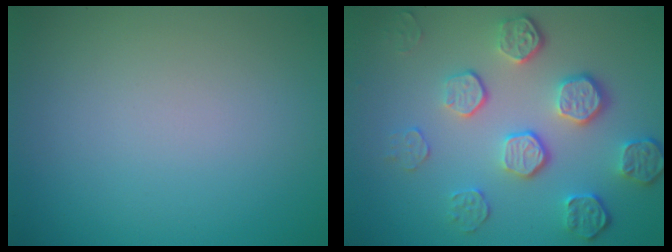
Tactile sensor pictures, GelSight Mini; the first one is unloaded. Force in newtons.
{"total": 5.5, "press": 4.0, "slide": 3.8}